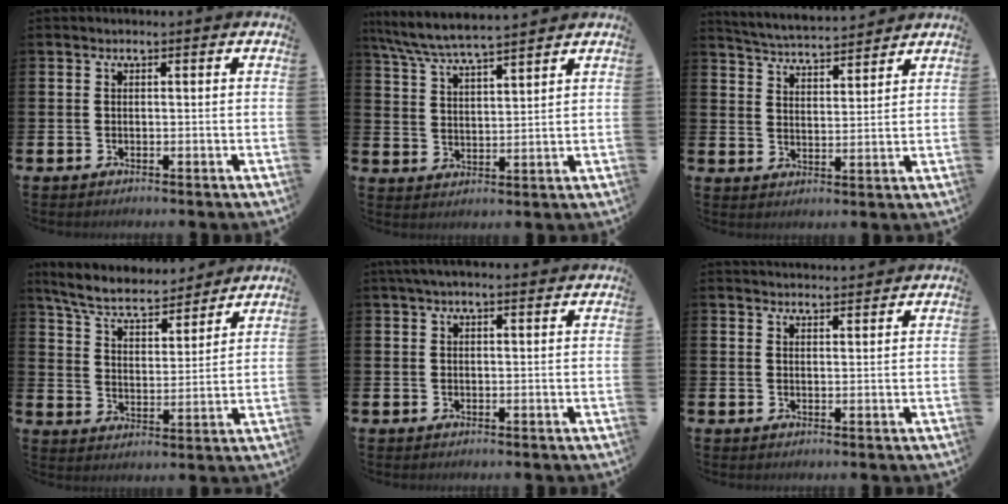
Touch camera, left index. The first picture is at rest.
{"total": 6.5, "force": [6.2, 0.3, 1.9], "torque": [-0.059, -0.033, 0.110]}
{"total": 4.9, "force": [4.9, 0.4, 0.2], "torque": [-0.026, -0.032, 0.086]}
{"total": 7.0, "force": [6.3, 1.9, 2.4], "torque": [-0.072, -0.044, 0.107]}
{"total": 2.0, "force": [1.5, 0.4, 1.3], "torque": [-0.023, 0.004, 0.027]}
{"total": 2.4, "force": [2.4, 0.2, 0.0], "torque": [0.005, -0.015, 0.042]}